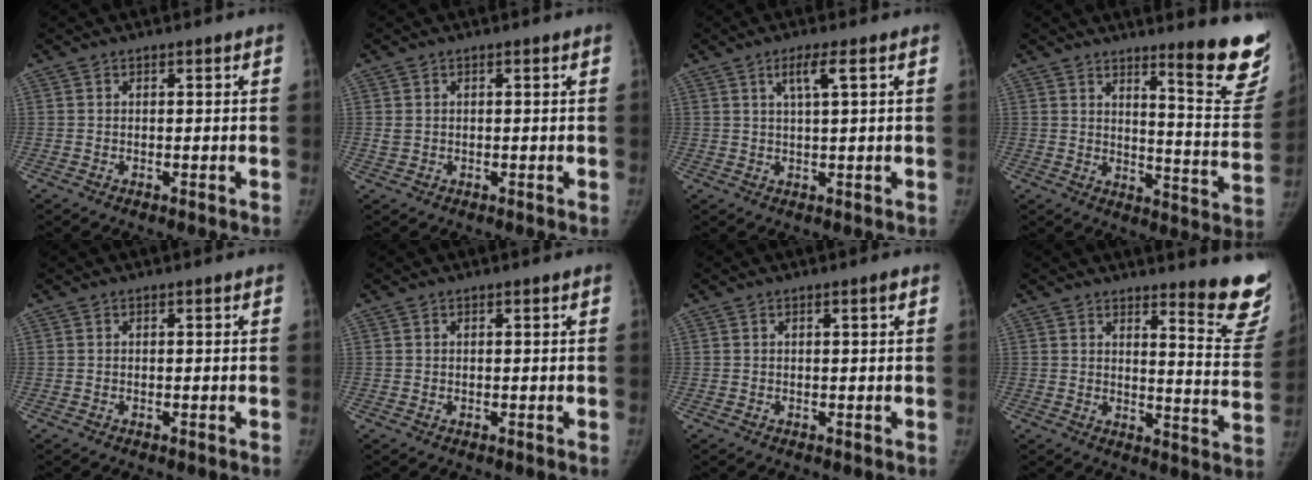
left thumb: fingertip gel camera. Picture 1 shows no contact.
{"total": 1.1, "force": [0.2, 0.8, 0.6], "torque": [-0.012, 0.001, 0.008]}
{"total": 3.7, "force": [1.6, 0.2, 3.3], "torque": [-0.067, -0.001, 0.033]}
{"total": 16.3, "force": [12.0, 2.3, 10.8], "torque": [-0.099, -0.106, 0.157]}
{"total": 0.0}
{"total": 0.0}
{"total": 0.7, "force": [0.3, 0.0, 0.6], "torque": [-0.009, 0.001, 0.004]}
{"total": 13.1, "force": [11.2, 1.8, 6.5], "torque": [-0.048, -0.120, 0.125]}